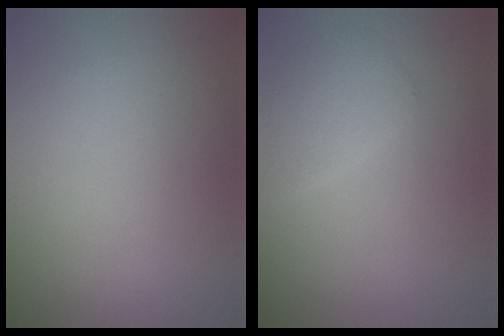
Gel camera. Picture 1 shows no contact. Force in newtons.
{"total": 2.1, "press": 2.1, "slide": 0.1}